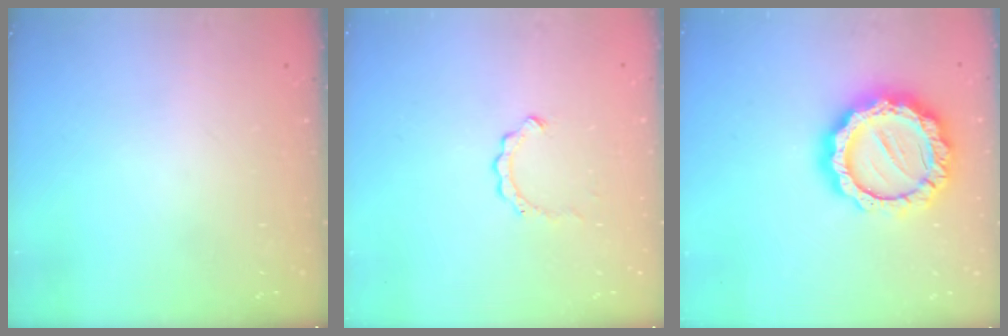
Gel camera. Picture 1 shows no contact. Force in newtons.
{"total": 2.6, "press": 2.6, "slide": 0.3}
{"total": 18.3, "press": 18.2, "slide": 1.5}